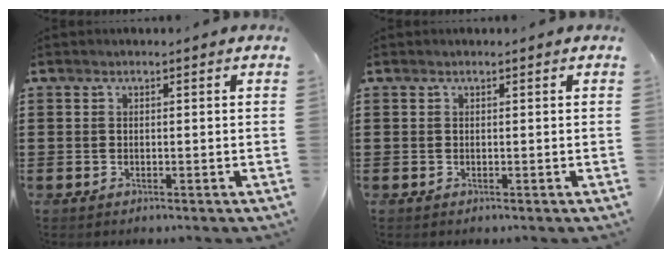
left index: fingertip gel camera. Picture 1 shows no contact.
{"total": 0.0}